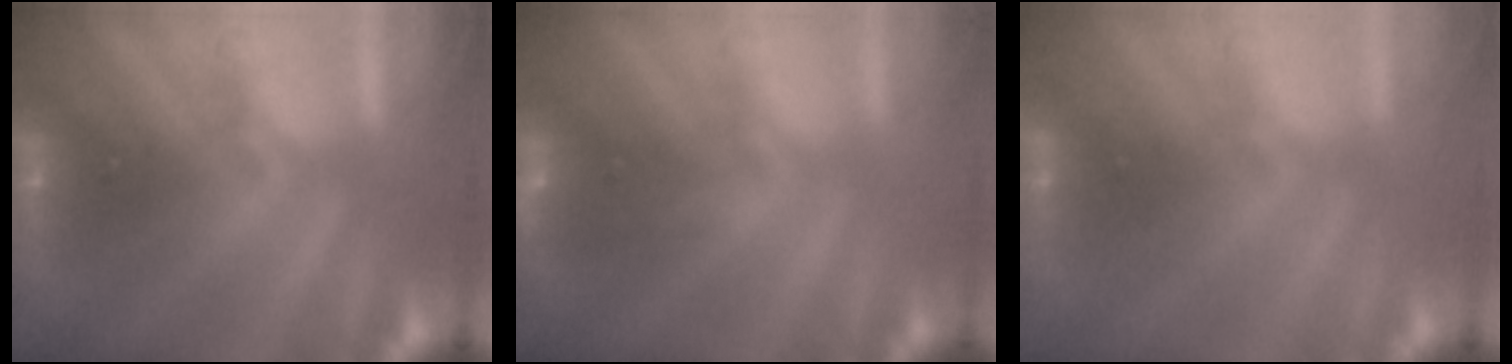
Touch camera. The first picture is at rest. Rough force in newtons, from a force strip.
{"total": 3.5}
{"total": 1.4}